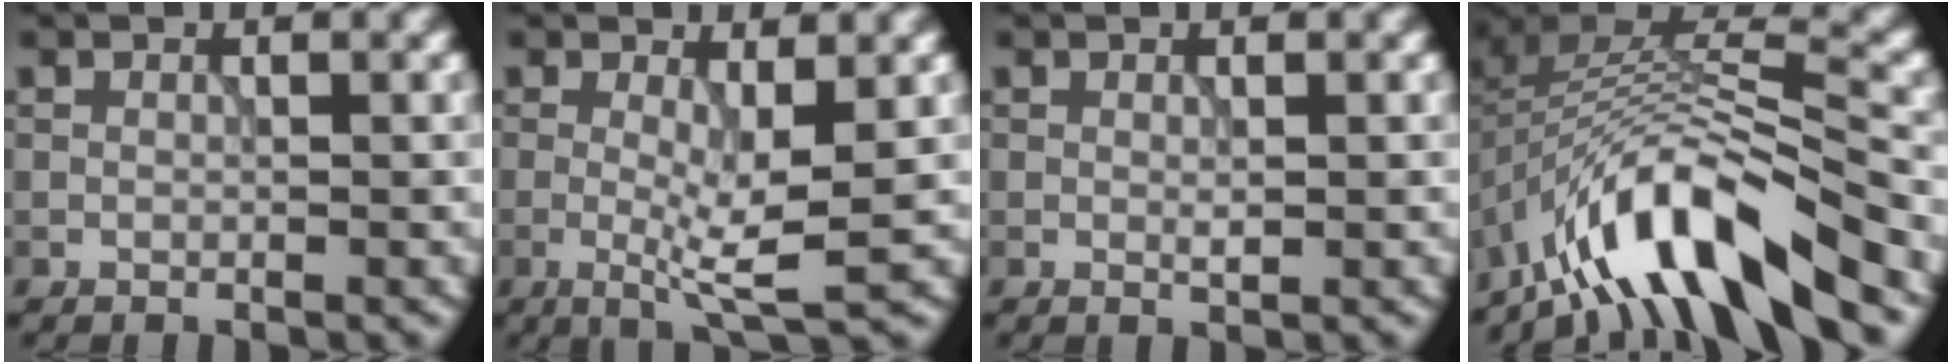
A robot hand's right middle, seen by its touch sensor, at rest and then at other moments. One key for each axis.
{"total": 4.5, "fx": -0.3, "fy": 0.7, "fz": 4.4, "tx": -0.080, "ty": -0.012, "tz": -0.005}
{"total": 0.7, "fx": 0.0, "fy": 0.2, "fz": 0.6, "tx": -0.012, "ty": -0.003, "tz": 0.001}
{"total": 10.6, "fx": -6.8, "fy": 2.9, "fz": 7.6, "tx": -0.118, "ty": 0.010, "tz": -0.124}